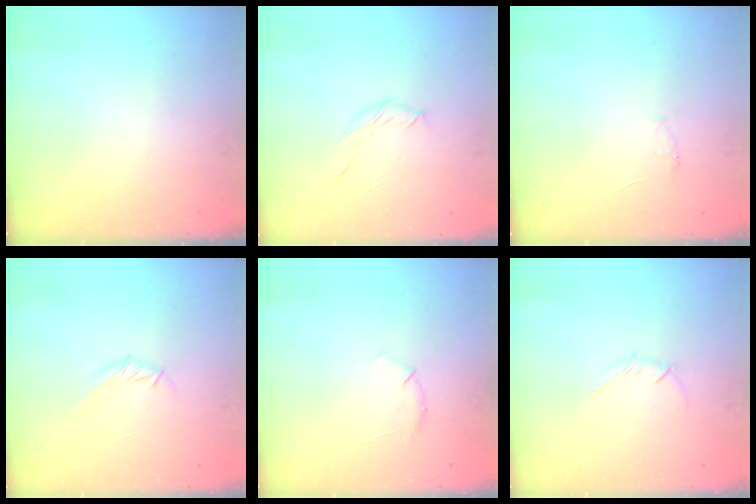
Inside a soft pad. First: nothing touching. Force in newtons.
{"total": 6.1, "press": 5.9, "slide": 1.5}
{"total": 3.8, "press": 3.6, "slide": 1.1}
{"total": 4.7, "press": 4.6, "slide": 1.1}
{"total": 5.7, "press": 5.5, "slide": 1.3}
{"total": 2.7, "press": 2.6, "slide": 0.8}